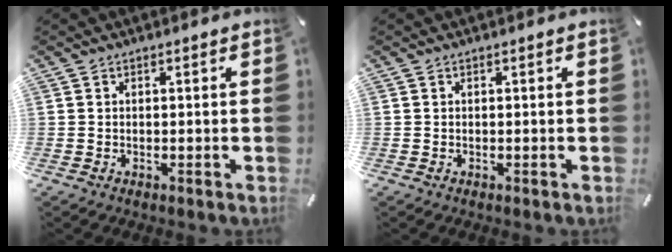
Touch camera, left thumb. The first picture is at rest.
{"total": 0.0}